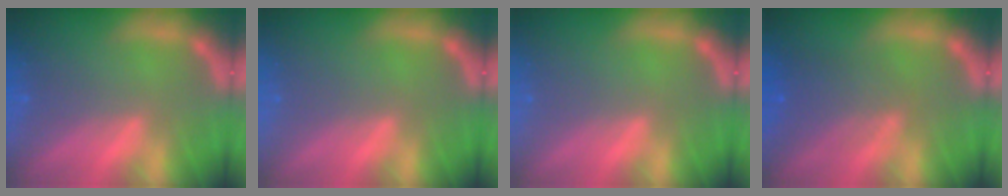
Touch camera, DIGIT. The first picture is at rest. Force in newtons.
{"total": 0.0}
{"total": 0.0}
{"total": 4.0}